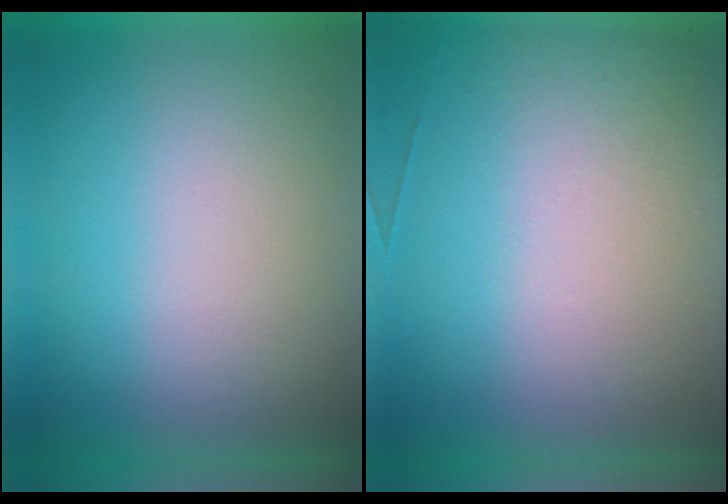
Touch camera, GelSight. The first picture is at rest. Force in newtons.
{"total": 1.7}